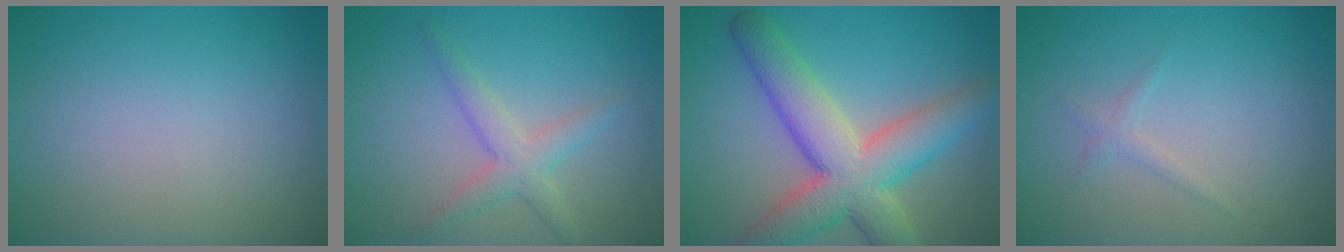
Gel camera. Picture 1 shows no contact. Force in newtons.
{"total": 2.8, "press": 2.8, "slide": 0.1}
{"total": 9.1, "press": 9.1, "slide": 0.7}
{"total": 0.9, "press": 0.9, "slide": 0.1}